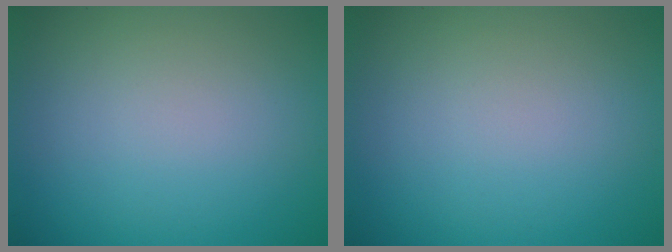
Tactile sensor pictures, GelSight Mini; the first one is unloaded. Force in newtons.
{"total": 0.0}